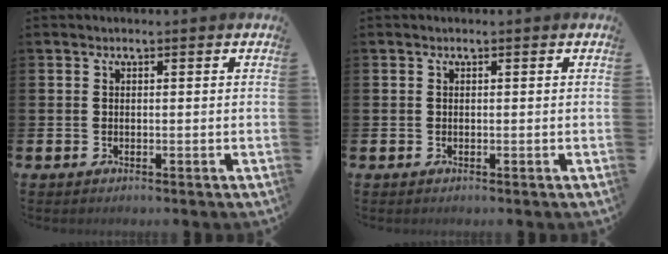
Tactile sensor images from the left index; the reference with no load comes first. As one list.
[{"total": 0.0}]